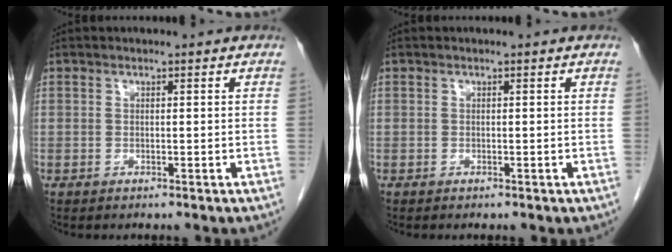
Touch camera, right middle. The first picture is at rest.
{"total": 0.0}